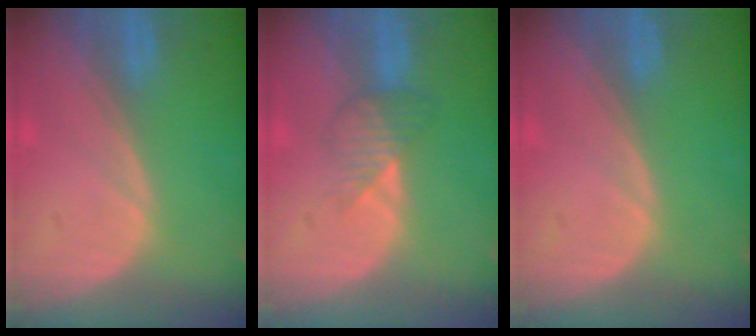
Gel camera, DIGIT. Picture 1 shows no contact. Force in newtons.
{"total": 3.4, "press": 3.2, "slide": 1.2}
{"total": 0.0}